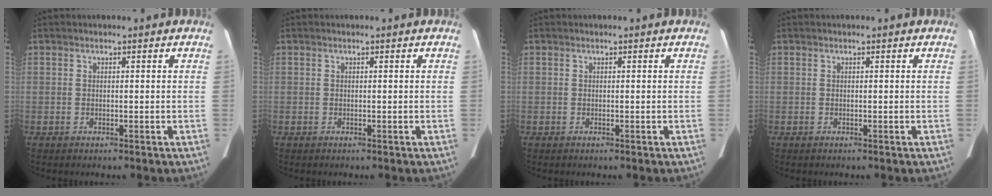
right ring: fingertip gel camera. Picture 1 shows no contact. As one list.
[{"total": 0.0}, {"total": 0.0}, {"total": 0.0}]